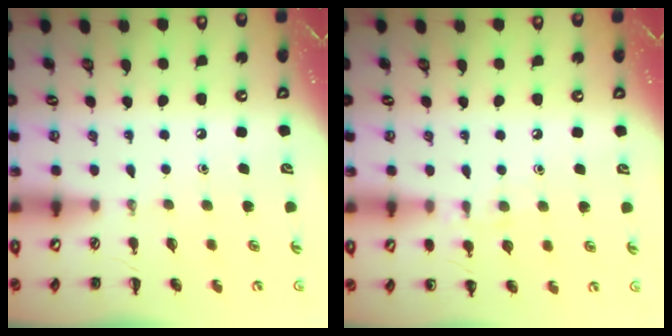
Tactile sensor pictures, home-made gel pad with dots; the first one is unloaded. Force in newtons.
{"total": 7.0, "press": 6.7, "slide": 2.1}